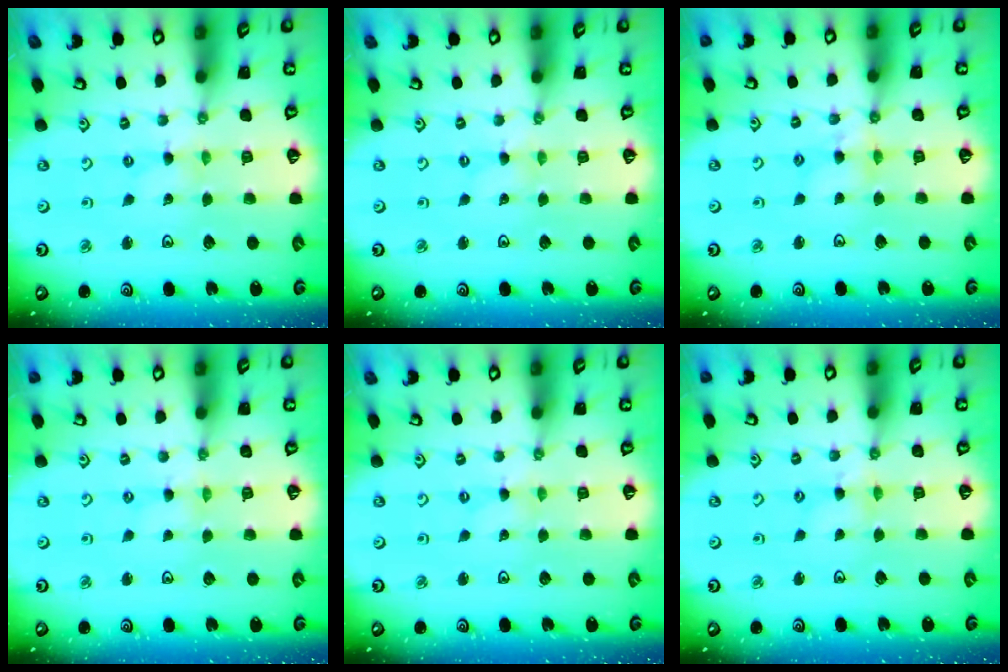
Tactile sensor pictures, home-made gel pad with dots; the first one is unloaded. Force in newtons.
{"total": 0.0}
{"total": 6.2, "press": 6.2, "slide": 0.4}
{"total": 0.0}
{"total": 0.0}
{"total": 2.9, "press": 2.9, "slide": 0.4}